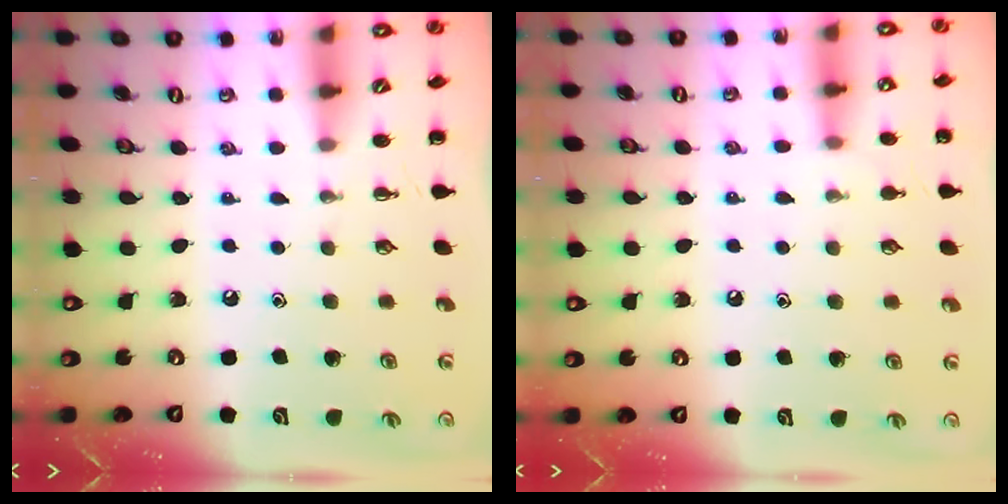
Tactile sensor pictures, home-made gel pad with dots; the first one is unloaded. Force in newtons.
{"total": 4.4, "press": 4.1, "slide": 1.6}